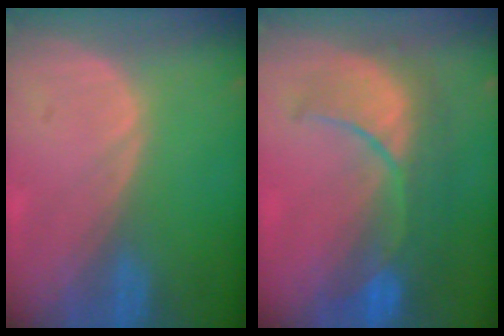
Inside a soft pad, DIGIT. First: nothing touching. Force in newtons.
{"total": 10.1, "press": 8.9, "slide": 4.7}